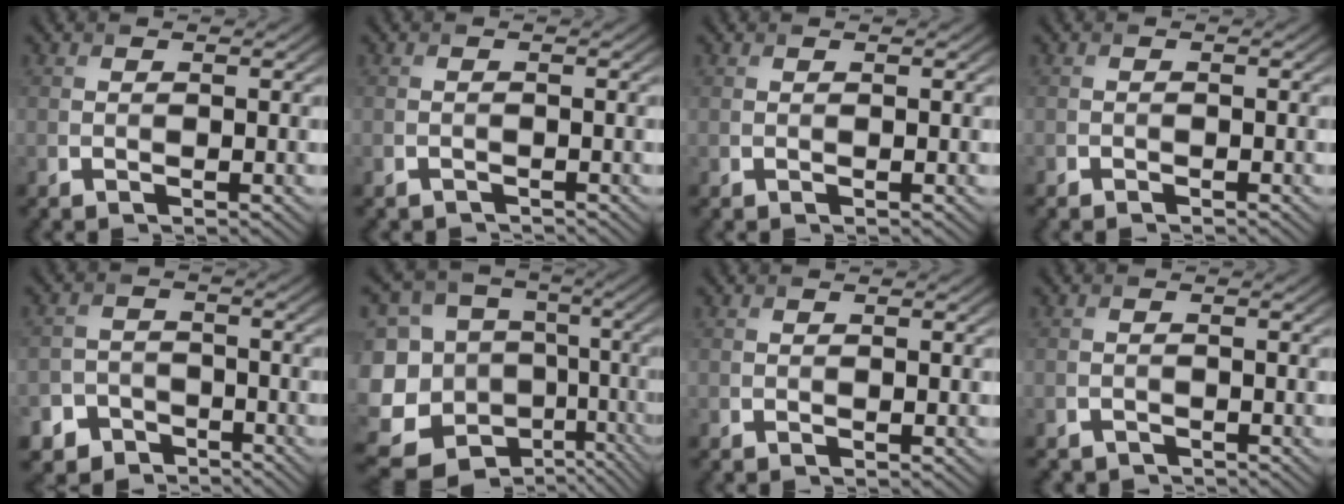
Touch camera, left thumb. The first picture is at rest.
{"total": 0.9, "force": [-0.9, 0.3, 0.0], "torque": [-0.002, -0.005, -0.018]}
{"total": 0.0}
{"total": 0.6, "force": [-0.6, 0.2, -0.1], "torque": [0.003, -0.003, -0.012]}
{"total": 5.7, "force": [-4.2, 3.8, 1.0], "torque": [-0.012, -0.004, -0.077]}
{"total": 18.8, "force": [-8.2, 14.9, 8.0], "torque": [-0.240, -0.029, -0.104]}
{"total": 0.0}
{"total": 1.3, "force": [-1.2, 0.6, 0.0], "torque": [-0.001, -0.003, -0.025]}